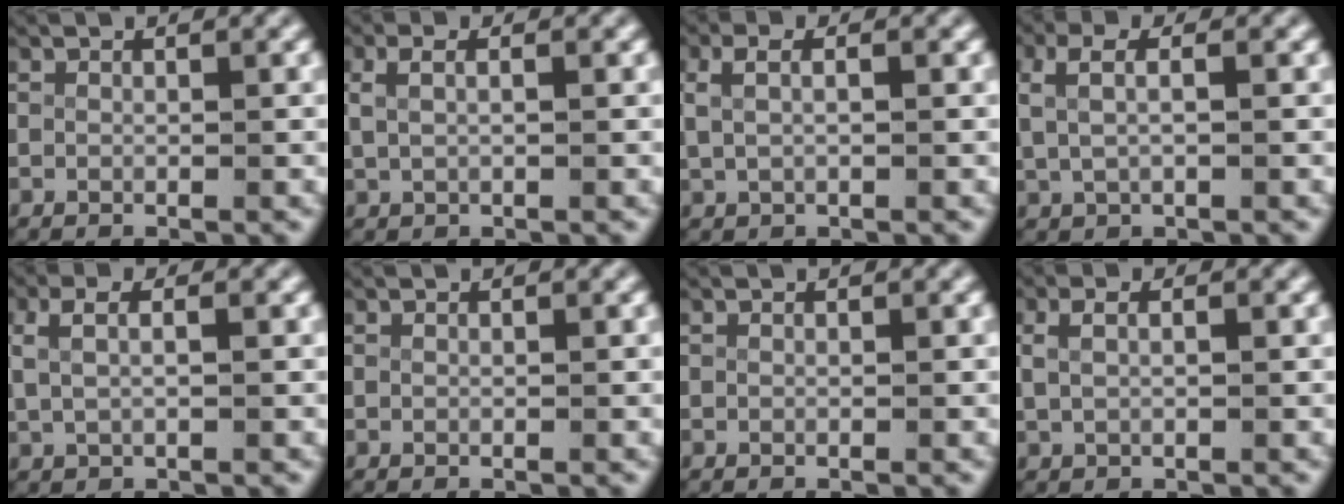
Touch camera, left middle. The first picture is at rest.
{"total": 2.2, "force": [0.4, 1.1, 1.8], "torque": [-0.043, 0.000, 0.011]}
{"total": 2.9, "force": [0.5, 1.7, 2.3], "torque": [-0.053, 0.003, 0.010]}
{"total": 3.9, "force": [0.9, 2.2, 3.0], "torque": [-0.067, 0.007, 0.015]}
{"total": 3.3, "force": [0.7, 1.9, 2.6], "torque": [-0.059, 0.004, 0.013]}
{"total": 0.0}
{"total": 0.0}
{"total": 2.0, "force": [0.3, 1.1, 1.6], "torque": [-0.039, 0.000, 0.008]}